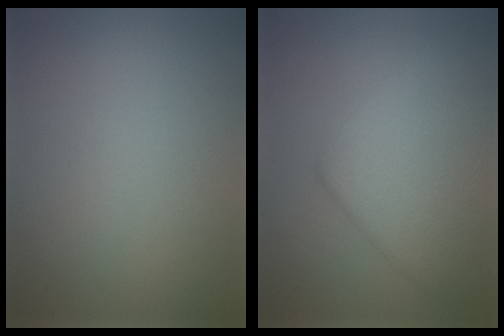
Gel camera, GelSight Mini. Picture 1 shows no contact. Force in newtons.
{"total": 6.7, "press": 6.7, "slide": 0.2}